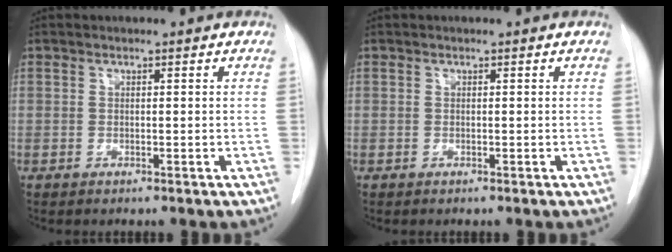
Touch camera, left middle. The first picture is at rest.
{"total": 0.0}